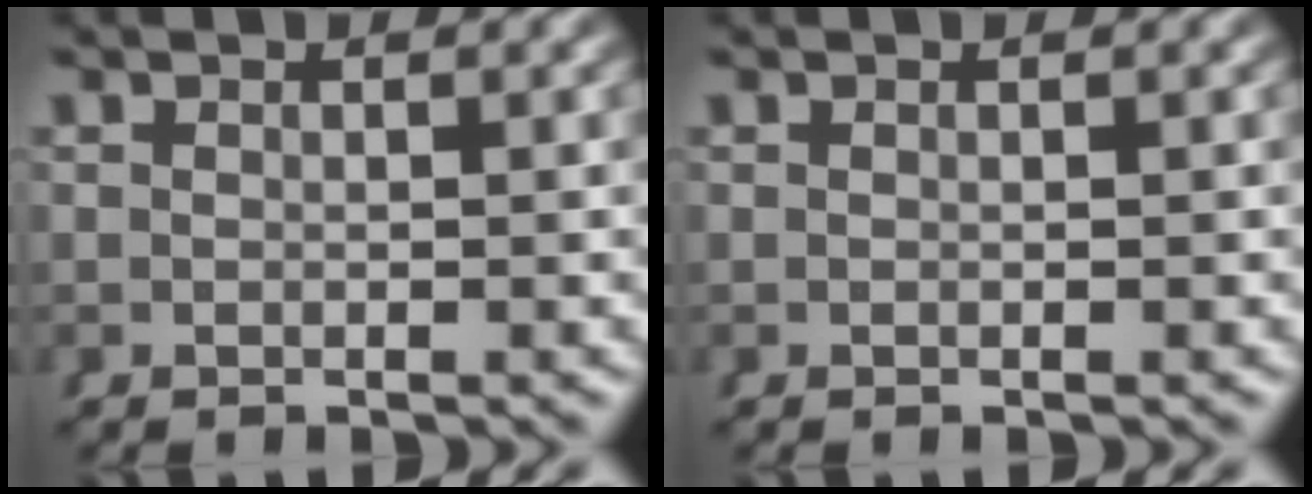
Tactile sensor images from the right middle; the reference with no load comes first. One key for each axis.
{"total": 0.0}